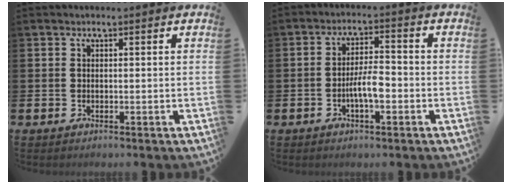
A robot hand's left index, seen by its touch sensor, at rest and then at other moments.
{"total": 4.3, "force": [-1.4, 1.4, 3.9], "torque": [-0.074, 0.012, -0.026]}